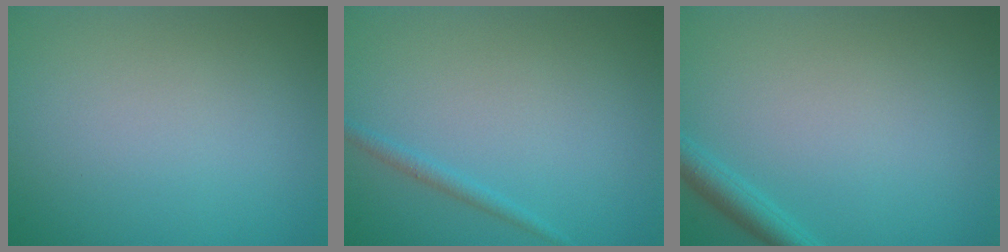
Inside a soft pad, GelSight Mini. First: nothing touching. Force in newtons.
{"total": 1.1, "press": 1.0, "slide": 0.1}
{"total": 2.0, "press": 2.0, "slide": 0.2}